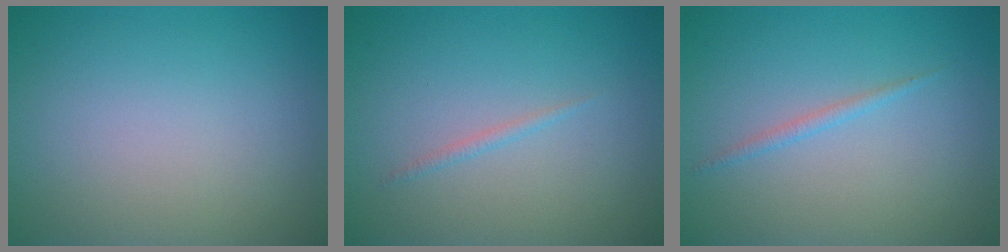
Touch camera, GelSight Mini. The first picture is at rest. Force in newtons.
{"total": 0.6, "press": 0.6, "slide": 0.1}
{"total": 0.9, "press": 0.9, "slide": 0.1}